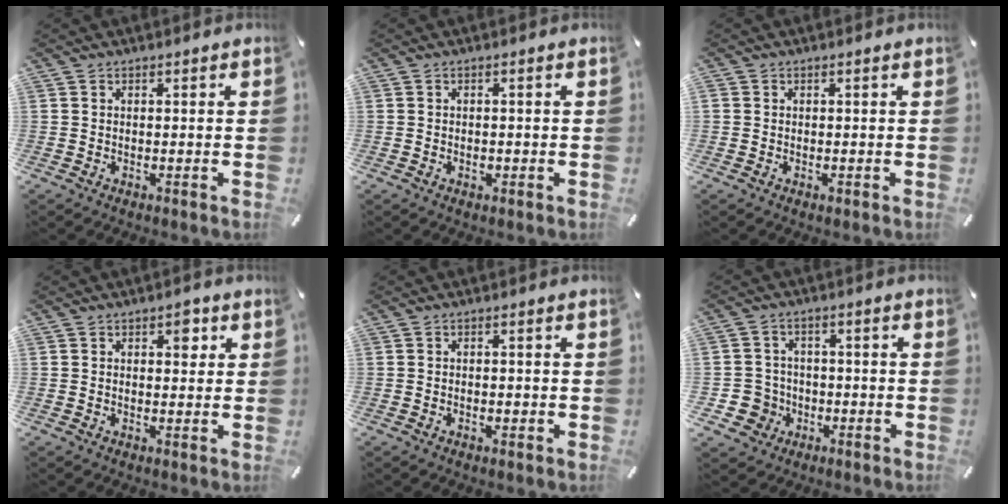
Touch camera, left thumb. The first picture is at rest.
{"total": 1.1, "force": [-0.3, 0.6, 0.9], "torque": [-0.017, 0.000, -0.007]}
{"total": 0.5, "force": [-0.2, 0.4, 0.2], "torque": [-0.002, 0.000, -0.004]}
{"total": 3.4, "force": [1.2, 2.0, 2.4], "torque": [-0.012, -0.009, 0.010]}
{"total": 1.2, "force": [-0.5, 0.5, 1.0], "torque": [-0.018, 0.002, -0.009]}
{"total": 6.4, "force": [-1.8, 6.1, 0.8], "torque": [-0.034, 0.014, -0.030]}